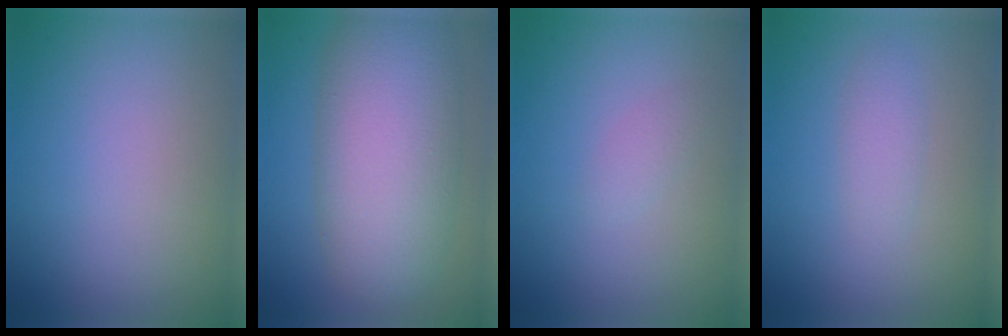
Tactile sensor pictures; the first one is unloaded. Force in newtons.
{"total": 9.7, "press": 9.7, "slide": 0.7}
{"total": 1.0, "press": 1.0, "slide": 0.1}
{"total": 1.4, "press": 1.4, "slide": 0.1}